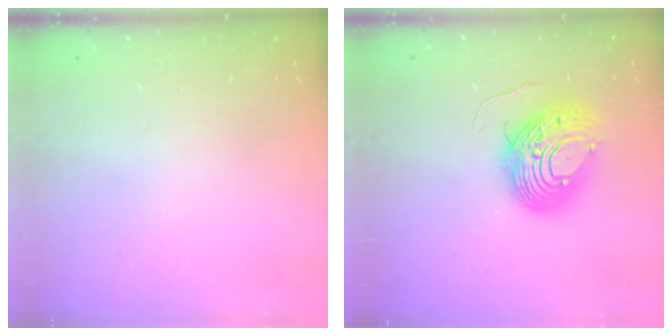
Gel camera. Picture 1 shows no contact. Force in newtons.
{"total": 12.5, "press": 12.4, "slide": 1.3}